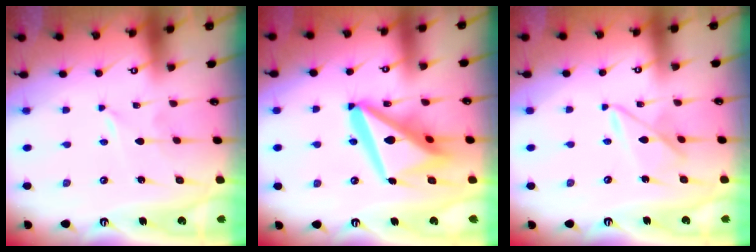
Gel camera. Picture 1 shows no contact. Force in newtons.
{"total": 18.5, "press": 18.3, "slide": 2.3}
{"total": 7.9, "press": 7.9, "slide": 0.4}